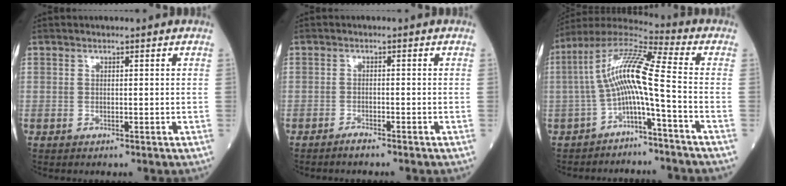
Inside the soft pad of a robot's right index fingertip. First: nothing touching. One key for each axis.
{"total": 1.5, "fx": -1.4, "fy": 0.0, "fz": 0.5, "tx": -0.014, "ty": -0.001, "tz": -0.024}
{"total": 10.5, "fx": -2.5, "fy": 0.0, "fz": 10.2, "tx": -0.195, "ty": 0.036, "tz": -0.052}